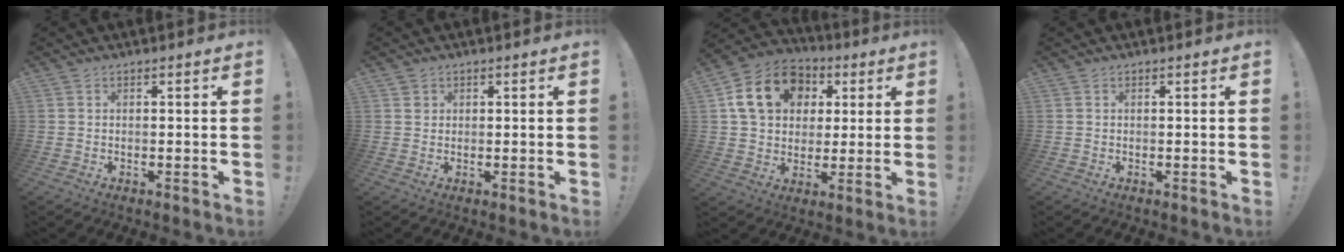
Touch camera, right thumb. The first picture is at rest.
{"total": 1.3, "force": [0.7, 1.0, 0.2], "torque": [0.007, -0.004, 0.011]}
{"total": 17.1, "force": [5.8, 13.2, 9.1], "torque": [-0.141, -0.002, 0.117]}
{"total": 0.0}